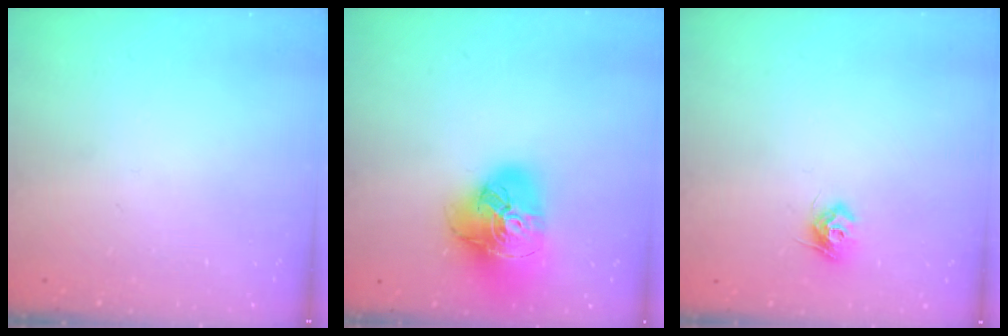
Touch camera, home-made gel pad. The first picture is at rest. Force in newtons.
{"total": 20.6, "press": 20.5, "slide": 2.1}
{"total": 8.1, "press": 8.1, "slide": 0.2}